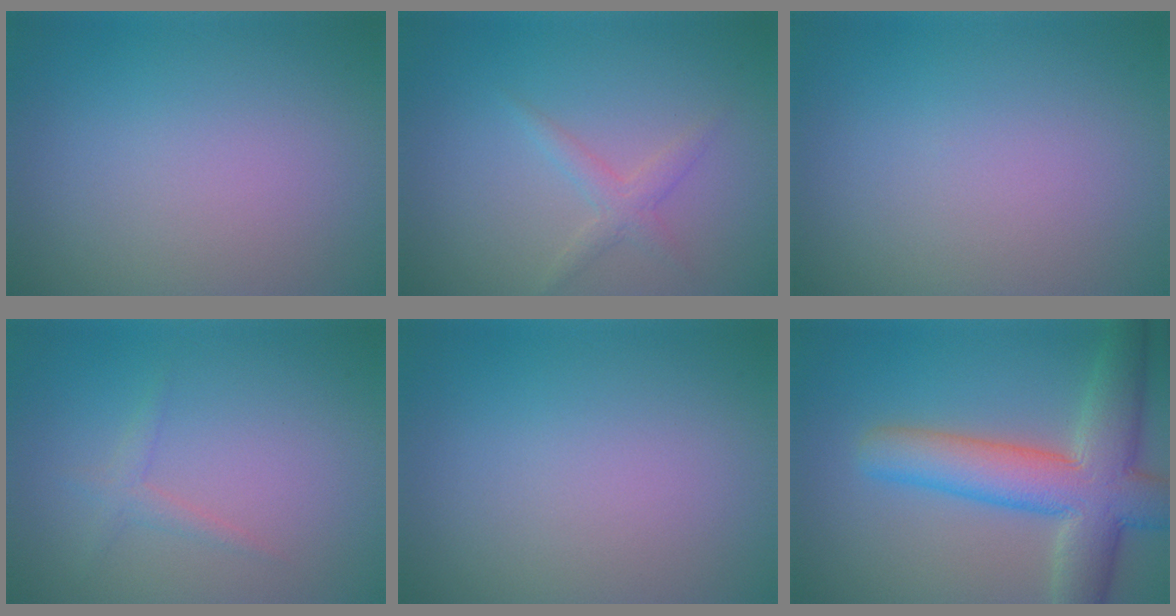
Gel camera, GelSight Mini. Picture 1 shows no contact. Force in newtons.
{"total": 1.7, "press": 1.7, "slide": 0.1}
{"total": 0.0}
{"total": 1.3, "press": 1.3, "slide": 0.1}
{"total": 0.0}
{"total": 9.1, "press": 9.1, "slide": 0.3}